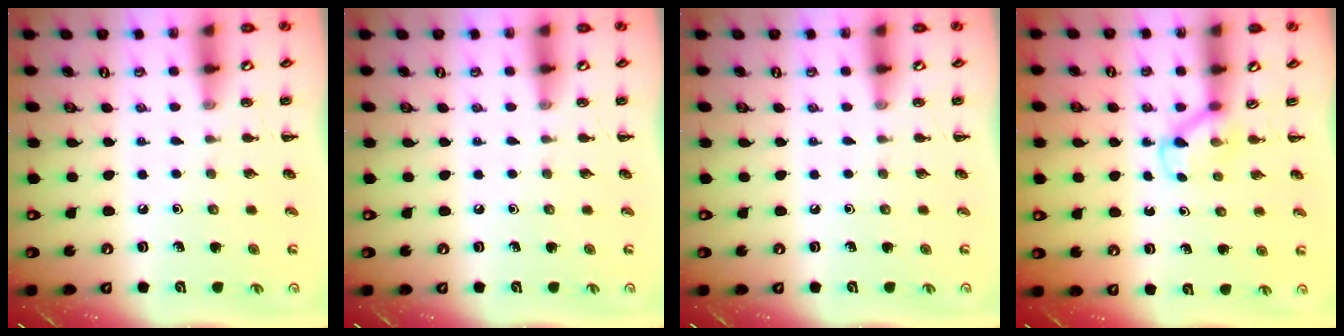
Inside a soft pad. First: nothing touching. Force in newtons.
{"total": 0.0}
{"total": 0.0}
{"total": 3.6, "press": 3.4, "slide": 1.2}